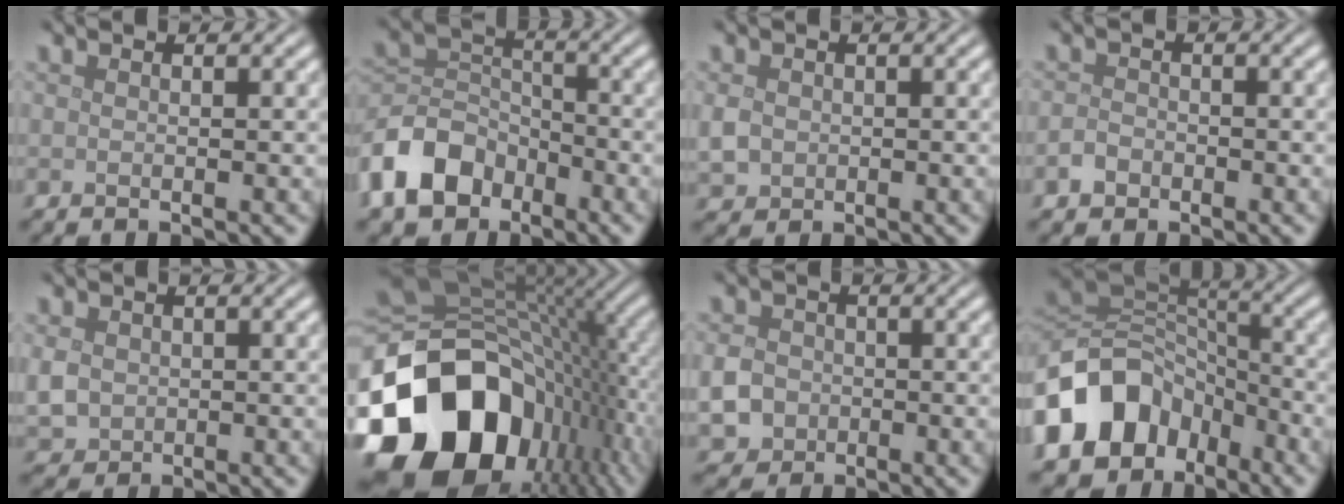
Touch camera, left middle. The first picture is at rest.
{"total": 6.9, "force": [-4.2, 4.6, 3.0], "torque": [-0.058, 0.002, -0.098]}
{"total": 2.1, "force": [-0.1, 1.8, 0.9], "torque": [-0.024, -0.004, -0.003]}
{"total": 1.4, "force": [-0.8, 1.0, 0.5], "torque": [-0.006, 0.002, -0.020]}
{"total": 2.7, "force": [0.0, 2.4, 1.3], "torque": [-0.035, -0.003, 0.001]}
{"total": 19.7, "force": [-5.9, 13.9, 12.7], "torque": [-0.278, -0.036, -0.092]}
{"total": 3.6, "force": [-0.8, 3.2, 1.4], "torque": [-0.024, -0.006, -0.018]}
{"total": 11.9, "force": [-5.6, 8.8, 5.7], "torque": [-0.124, 0.002, -0.114]}